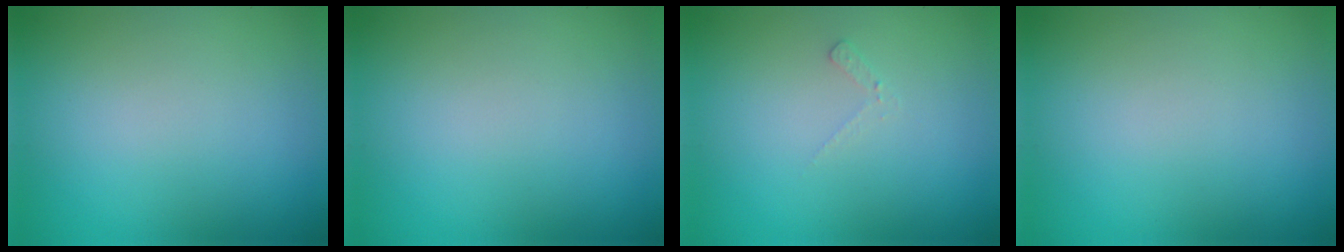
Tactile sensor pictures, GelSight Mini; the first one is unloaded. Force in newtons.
{"total": 0.0}
{"total": 0.8, "press": 0.8, "slide": 0.2}
{"total": 0.0}